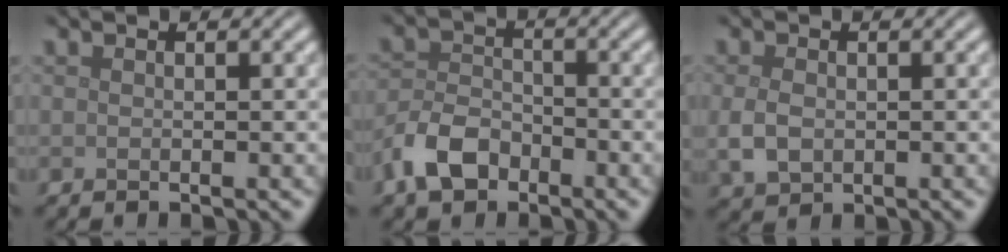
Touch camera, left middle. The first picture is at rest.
{"total": 4.3, "force": [-2.7, 2.5, 2.2], "torque": [-0.041, 0.003, -0.062]}
{"total": 2.6, "force": [-0.2, 1.9, 1.7], "torque": [-0.041, -0.005, -0.002]}